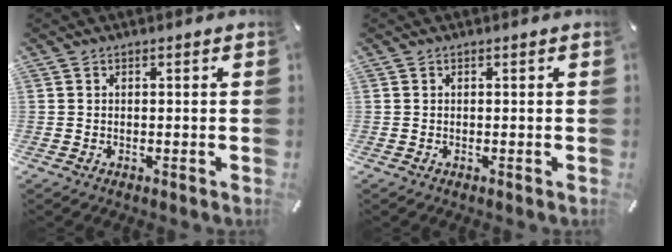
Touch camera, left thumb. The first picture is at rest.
{"total": 0.0}